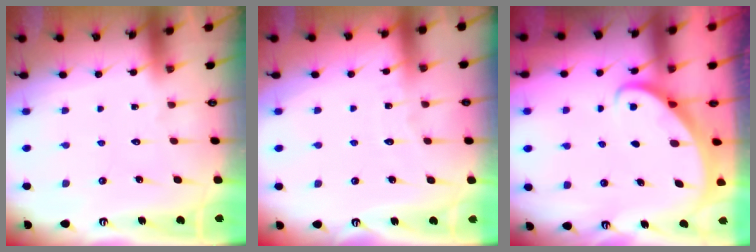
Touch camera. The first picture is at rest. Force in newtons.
{"total": 3.3, "press": 3.3, "slide": 0.4}
{"total": 2.7, "press": 2.6, "slide": 0.2}